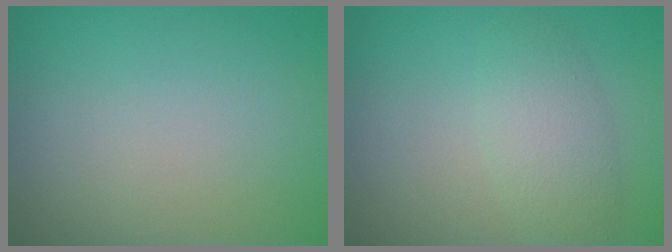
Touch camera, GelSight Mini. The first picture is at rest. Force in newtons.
{"total": 3.2, "press": 3.2, "slide": 0.1}